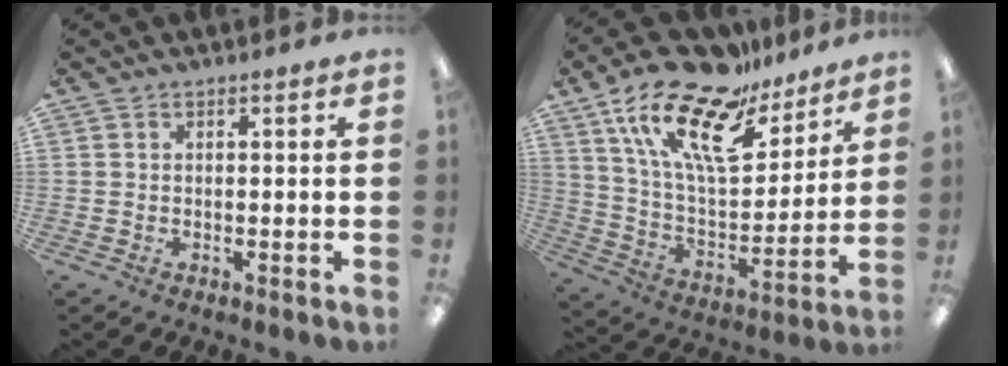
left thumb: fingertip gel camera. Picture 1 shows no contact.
{"total": 22.1, "force": [15.2, 8.8, 13.4], "torque": [-0.264, -0.088, 0.265]}